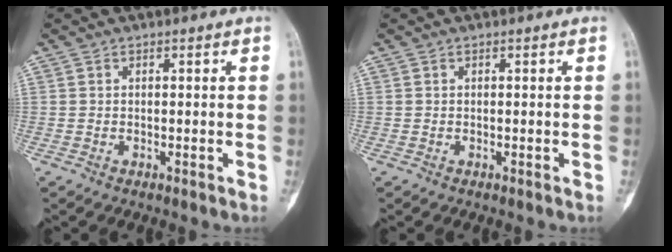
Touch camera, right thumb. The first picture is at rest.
{"total": 0.0}